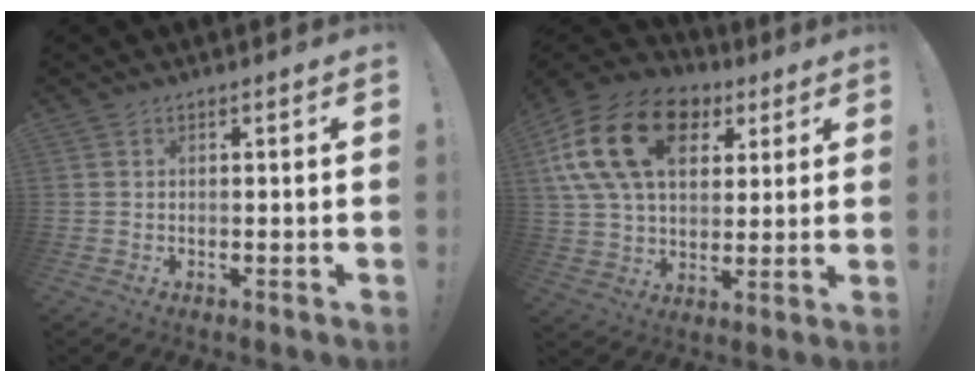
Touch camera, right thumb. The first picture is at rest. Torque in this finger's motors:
{"motor_torque": [-0.40, 2.08, 2.04, 0.44, 0.80]}